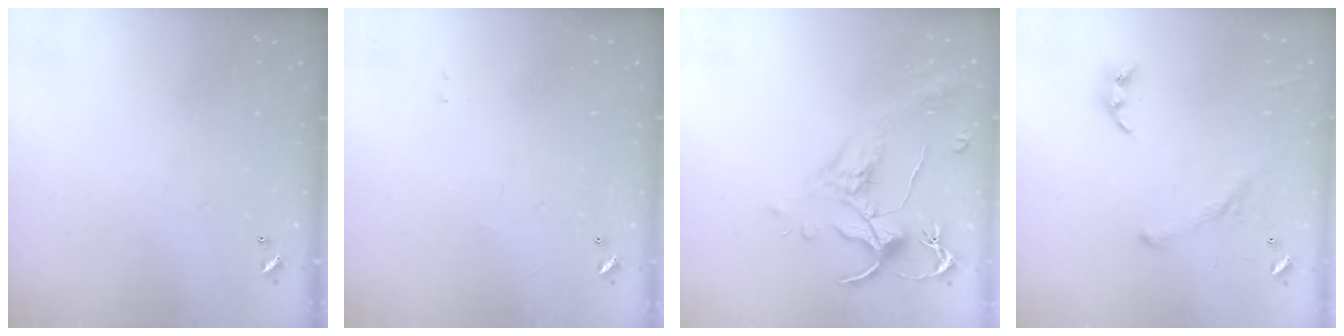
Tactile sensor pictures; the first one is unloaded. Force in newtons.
{"total": 0.9, "press": 0.8, "slide": 0.5}
{"total": 1.5, "press": 1.0, "slide": 1.1}
{"total": 1.6, "press": 1.4, "slide": 0.8}